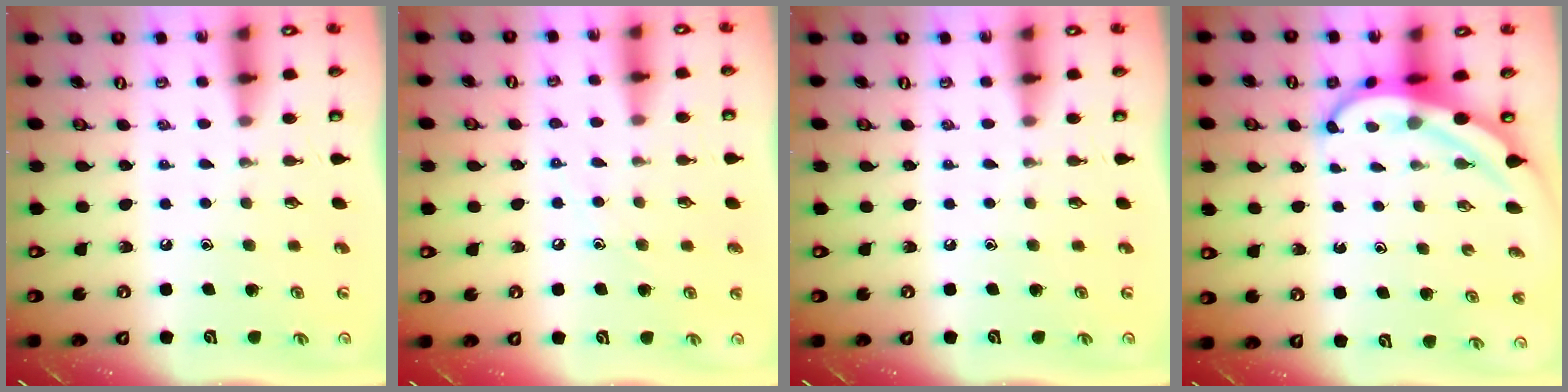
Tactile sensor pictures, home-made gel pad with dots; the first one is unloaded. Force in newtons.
{"total": 6.2, "press": 6.2, "slide": 0.7}
{"total": 0.0}
{"total": 5.2, "press": 5.2, "slide": 0.8}